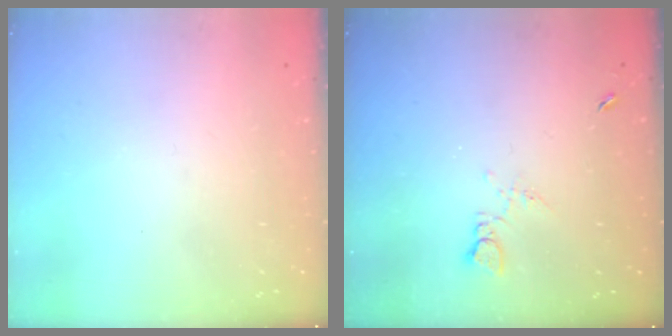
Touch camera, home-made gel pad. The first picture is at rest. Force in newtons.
{"total": 4.2, "press": 4.2, "slide": 0.6}